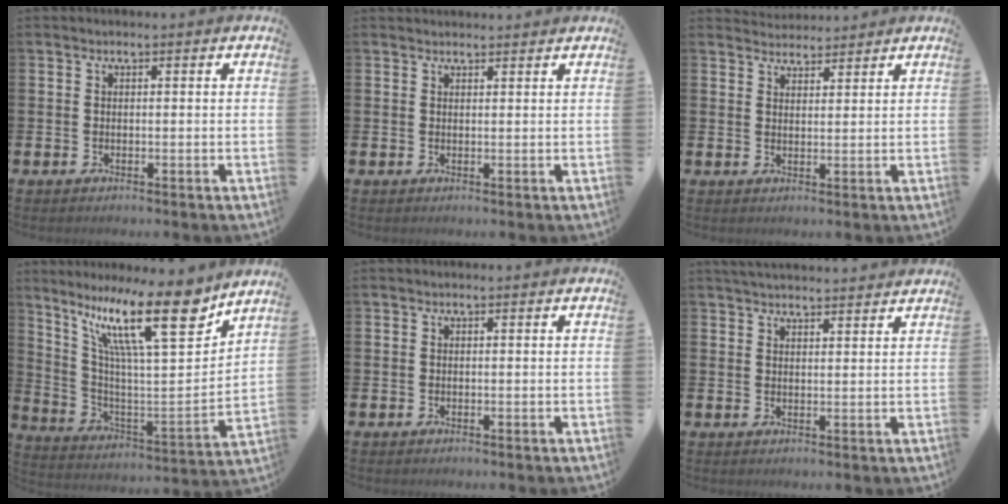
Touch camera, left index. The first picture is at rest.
{"total": 1.2, "force": [1.1, 0.3, 0.0], "torque": [0.009, -0.004, 0.020]}
{"total": 3.2, "force": [3.1, 0.8, -0.1], "torque": [-0.005, -0.013, 0.058]}
{"total": 17.4, "force": [11.4, 4.1, 12.5], "torque": [-0.239, -0.056, 0.186]}
{"total": 0.0}
{"total": 3.1, "force": [3.1, 0.2, 0.4], "torque": [-0.013, -0.014, 0.056]}